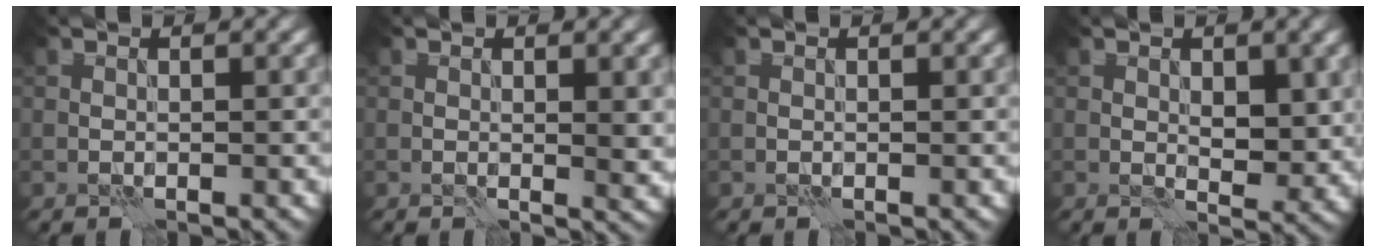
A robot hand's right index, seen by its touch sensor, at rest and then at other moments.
{"total": 1.8, "force": [0.3, 0.4, 1.7], "torque": [-0.018, -0.006, 0.006]}
{"total": 0.0}
{"total": 3.0, "force": [0.7, 1.6, 2.5], "torque": [-0.034, -0.008, 0.014]}